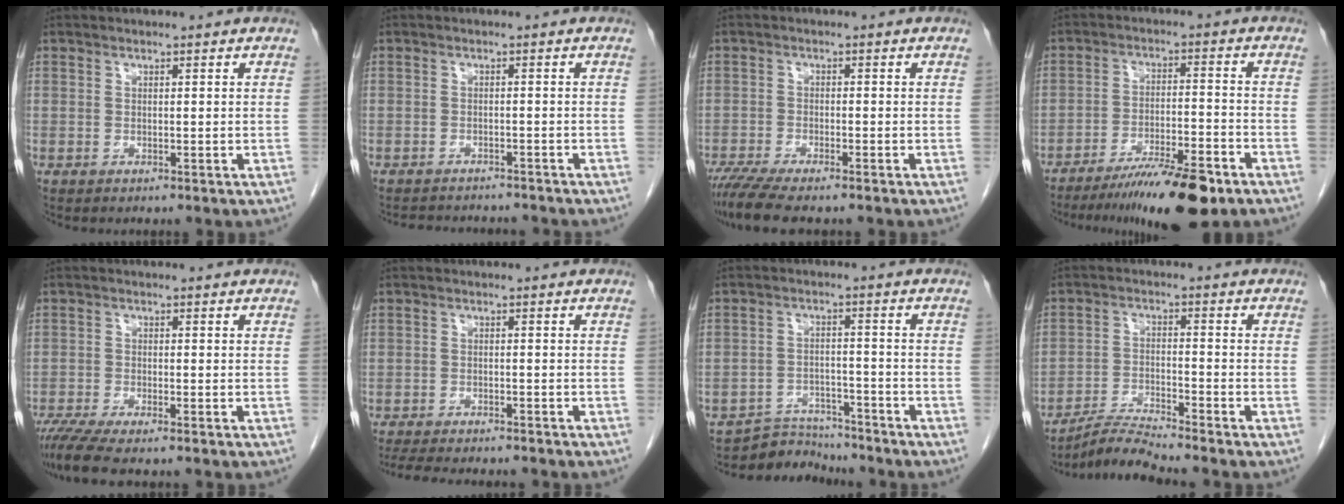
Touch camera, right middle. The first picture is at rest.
{"total": 7.7, "force": [-7.3, 1.7, 1.8], "torque": [-0.025, 0.003, -0.091]}
{"total": 7.4, "force": [-6.1, 0.8, 4.1], "torque": [-0.065, -0.015, -0.101]}
{"total": 12.5, "force": [-9.0, 1.4, 8.6], "torque": [-0.134, -0.019, -0.147]}
{"total": 5.9, "force": [-4.9, 0.2, 3.4], "torque": [-0.055, -0.014, -0.084]}
{"total": 11.8, "force": [-10.5, 2.0, 5.0], "torque": [-0.077, -0.013, -0.142]}
{"total": 5.8, "force": [-5.6, 1.2, -0.9], "torque": [0.018, 0.010, -0.092]}
{"total": 5.4, "force": [-5.1, -1.5, 0.8], "torque": [-0.022, -0.016, -0.096]}